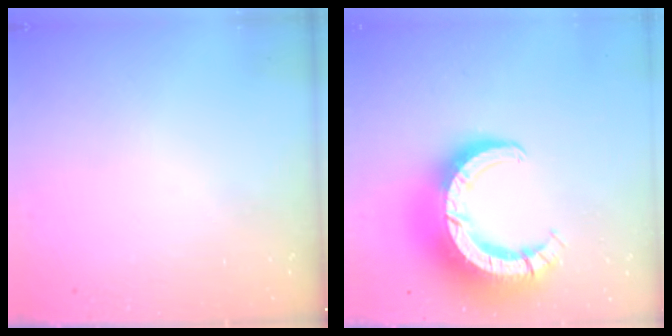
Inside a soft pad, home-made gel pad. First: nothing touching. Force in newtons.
{"total": 18.5, "press": 18.4, "slide": 1.8}